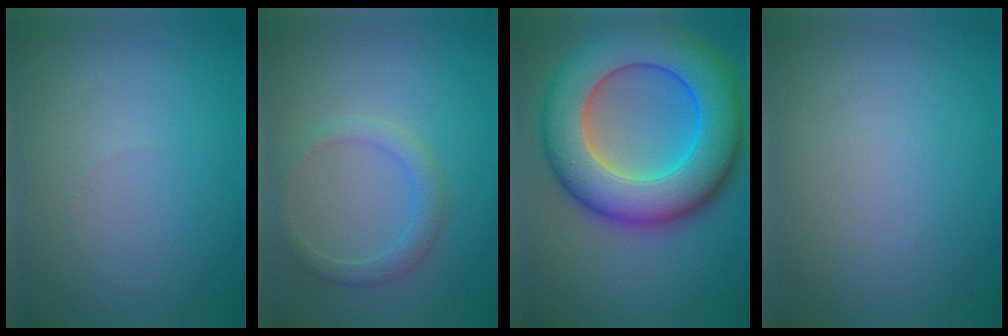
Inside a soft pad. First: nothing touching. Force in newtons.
{"total": 2.1, "press": 2.1, "slide": 0.1}
{"total": 13.3, "press": 13.3, "slide": 0.4}
{"total": 0.0}